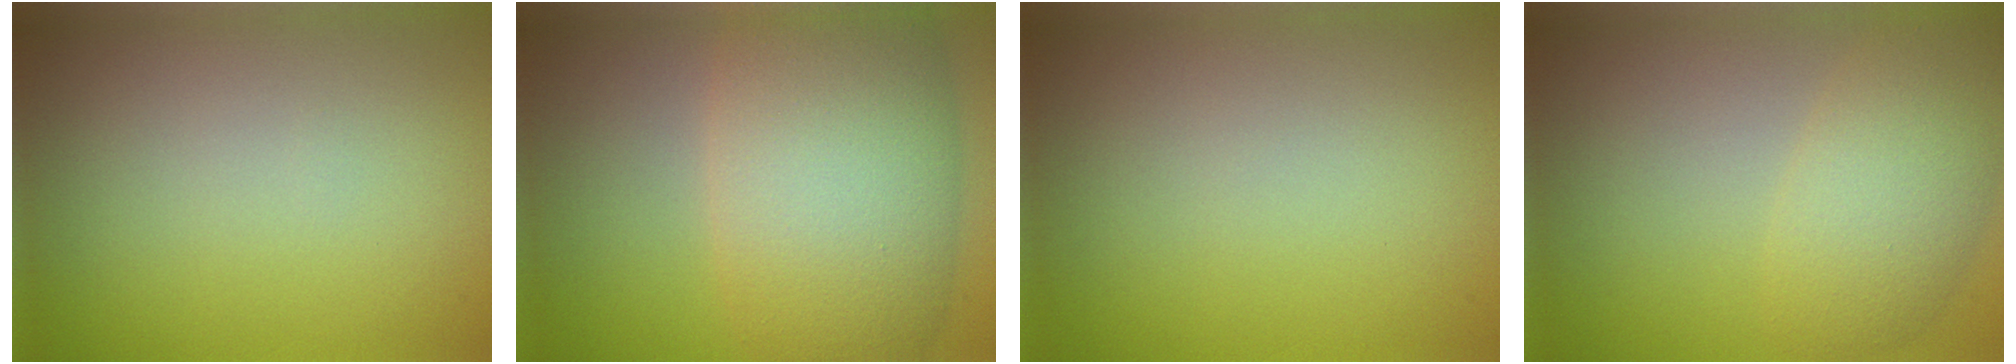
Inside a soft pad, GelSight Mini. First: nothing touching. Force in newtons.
{"total": 11.0, "press": 11.0, "slide": 0.4}
{"total": 0.0}
{"total": 5.0, "press": 5.0, "slide": 0.4}